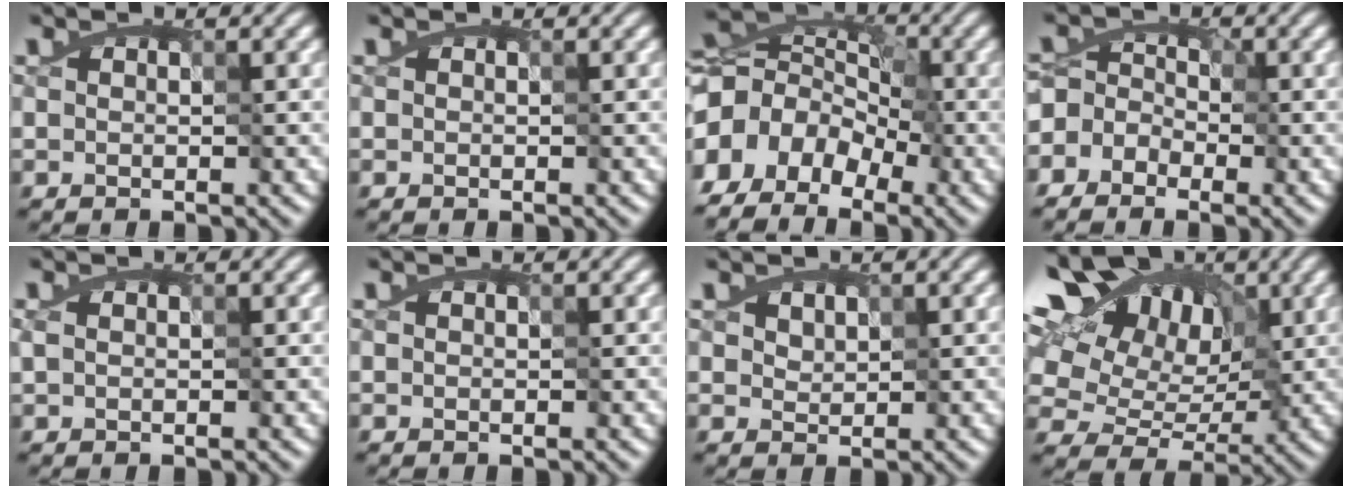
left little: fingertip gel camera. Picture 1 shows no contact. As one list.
[{"total": 0.0}, {"total": 9.9, "force": [-4.9, 7.4, 4.4], "torque": [-0.057, 0.004, -0.096]}, {"total": 6.2, "force": [-4.5, 4.3, 0.4], "torque": [0.002, 0.016, -0.106]}, {"total": 0.5, "force": [0.2, 0.3, 0.3], "torque": [-0.011, 0.001, 0.003]}, {"total": 0.0}, {"total": 1.4, "force": [0.9, 1.0, 0.3], "torque": [-0.034, -0.007, 0.037]}, {"total": 11.0, "force": [4.4, 8.2, 6.0], "torque": [-0.140, 0.039, 0.067]}]